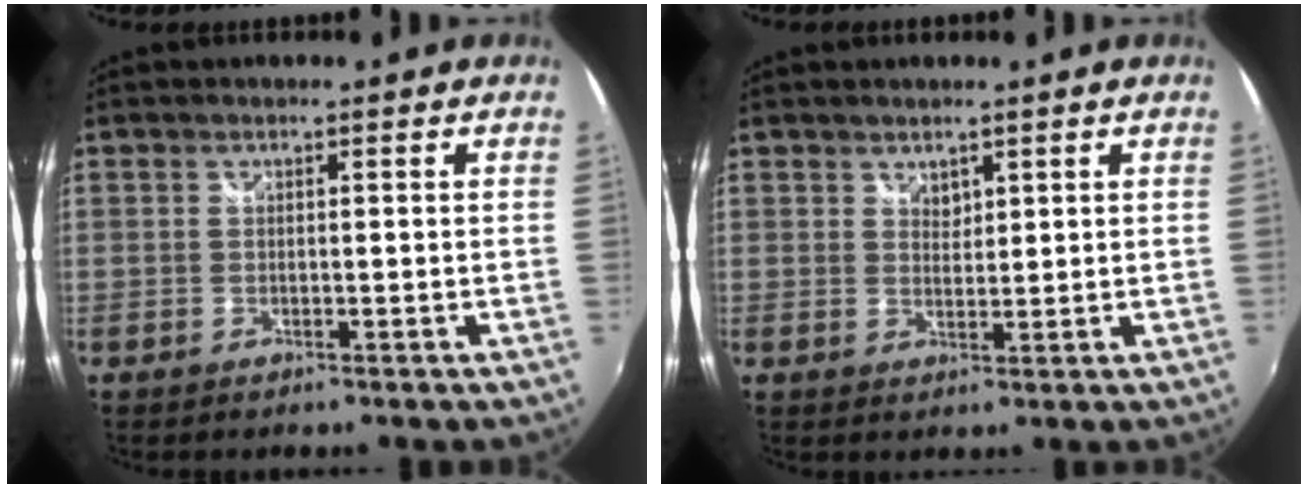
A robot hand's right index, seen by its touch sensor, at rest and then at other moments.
{"total": 1.8, "force": [1.4, 1.1, 0.4], "torque": [-0.002, 0.000, 0.025]}